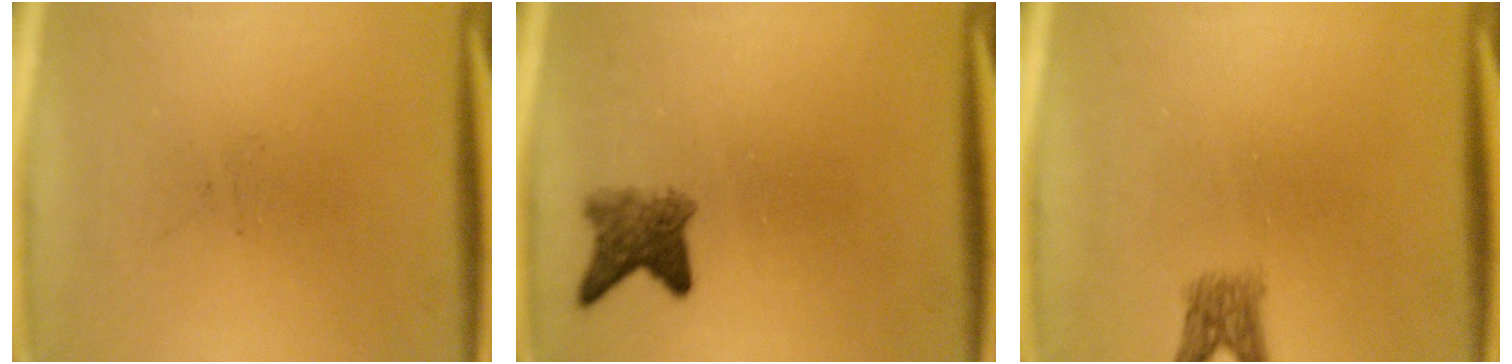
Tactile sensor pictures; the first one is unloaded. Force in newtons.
{"total": 3.7}
{"total": 2.5}